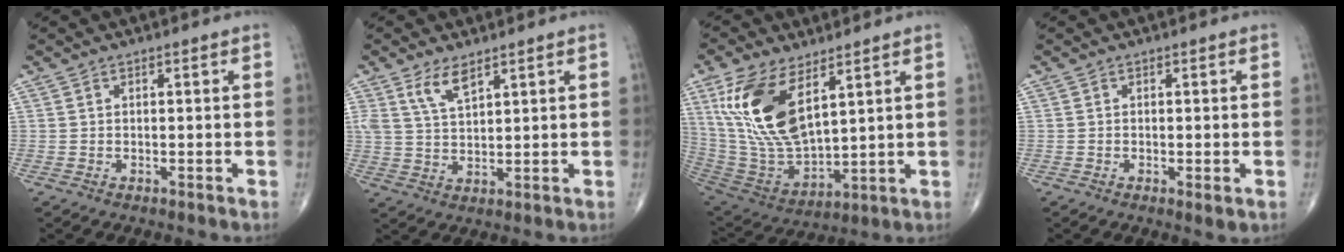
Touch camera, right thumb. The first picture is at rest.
{"total": 5.3, "force": [3.4, 2.0, 3.5], "torque": [-0.065, -0.019, 0.070]}
{"total": 18.2, "force": [7.6, 8.5, 14.2], "torque": [-0.273, -0.032, 0.162]}
{"total": 1.3, "force": [-0.2, 0.2, 1.2], "torque": [-0.026, -0.008, -0.006]}